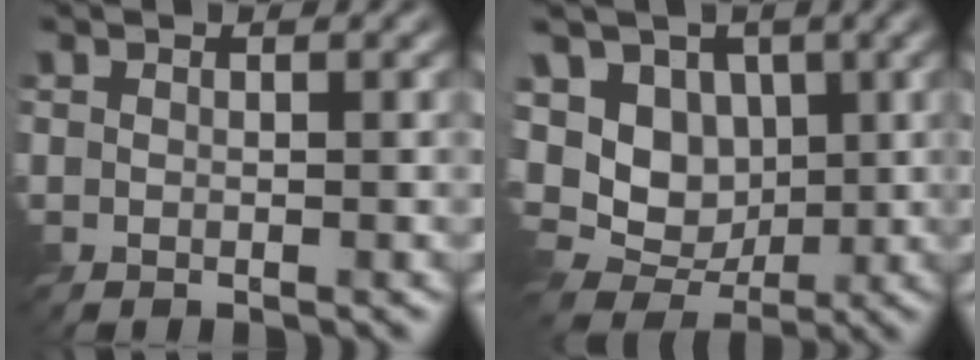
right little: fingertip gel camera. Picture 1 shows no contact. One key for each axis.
{"total": 8.2, "fx": 0.6, "fy": 6.7, "fz": 4.7, "tx": -0.097, "ty": 0.003, "tz": 0.001}